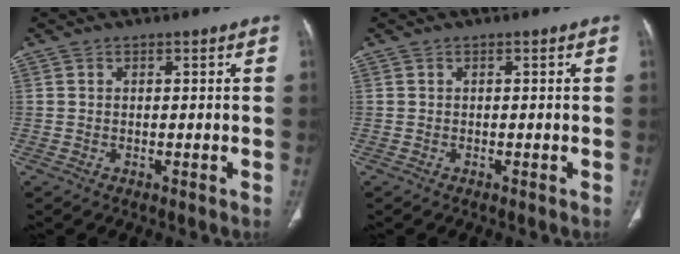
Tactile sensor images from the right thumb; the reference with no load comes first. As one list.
[{"total": 0.0}]